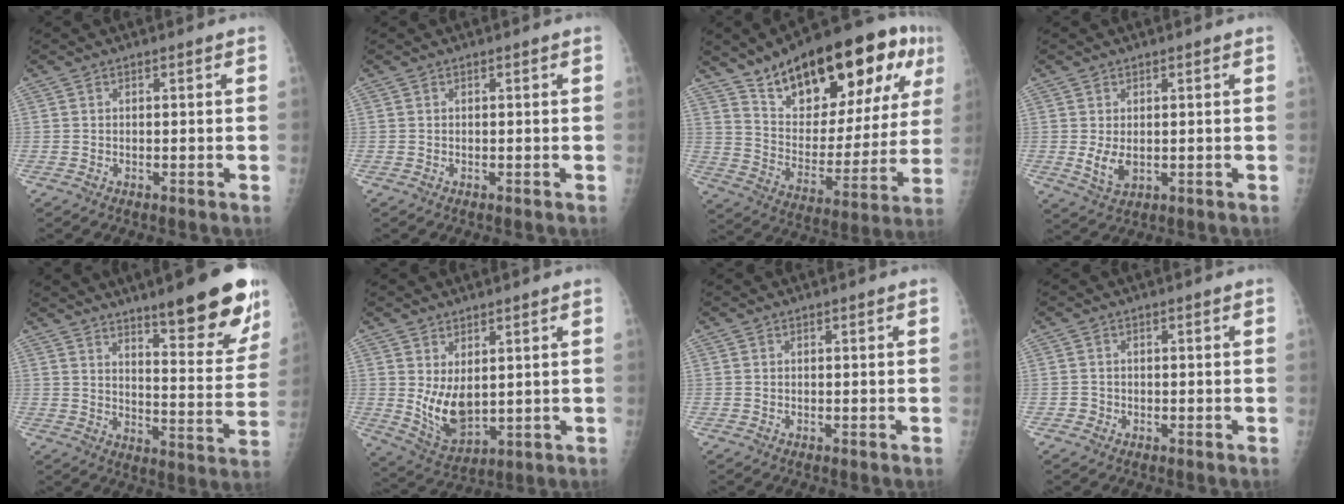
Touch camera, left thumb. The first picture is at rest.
{"total": 0.0}
{"total": 28.5, "force": [15.7, 11.4, 20.8], "torque": [-0.281, -0.027, 0.251]}
{"total": 4.0, "force": [0.0, 2.5, 3.1], "torque": [-0.054, -0.011, 0.009]}
{"total": 19.1, "force": [12.6, 4.1, 13.8], "torque": [-0.144, -0.077, 0.179]}
{"total": 8.6, "force": [1.6, 4.8, 6.9], "torque": [-0.110, -0.029, 0.051]}
{"total": 0.0}
{"total": 1.2, "force": [-0.5, 1.1, 0.0], "torque": [0.009, 0.006, -0.012]}